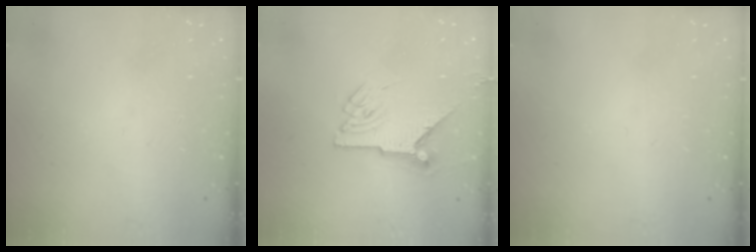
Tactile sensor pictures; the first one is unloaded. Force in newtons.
{"total": 9.5, "press": 9.5, "slide": 0.5}
{"total": 0.0}